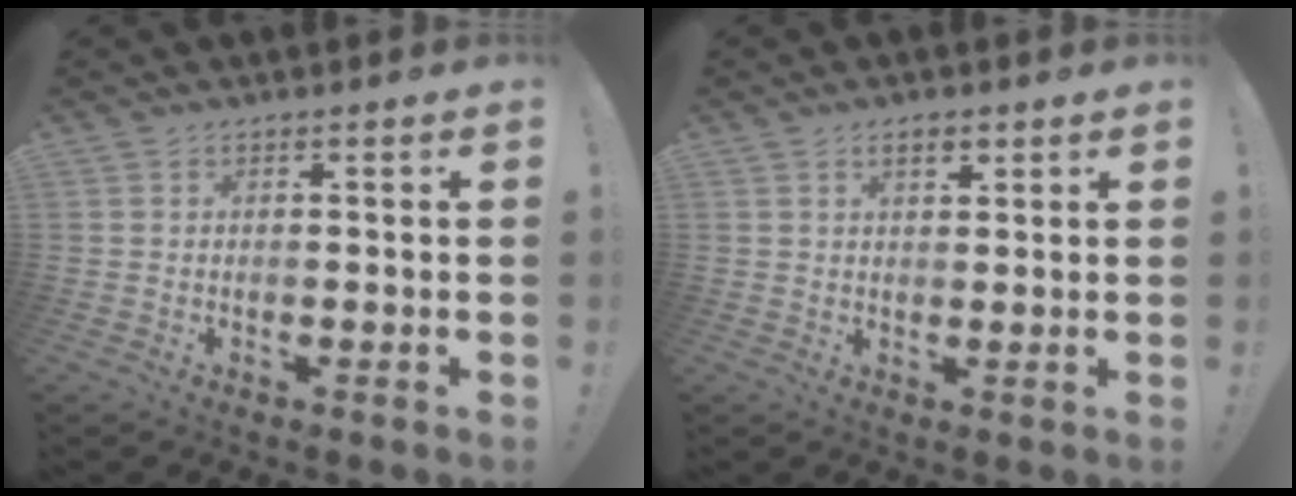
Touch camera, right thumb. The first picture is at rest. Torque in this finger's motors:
{"motor_torque": [-0.10, 0.12, -0.01, 0.49, 0.17]}